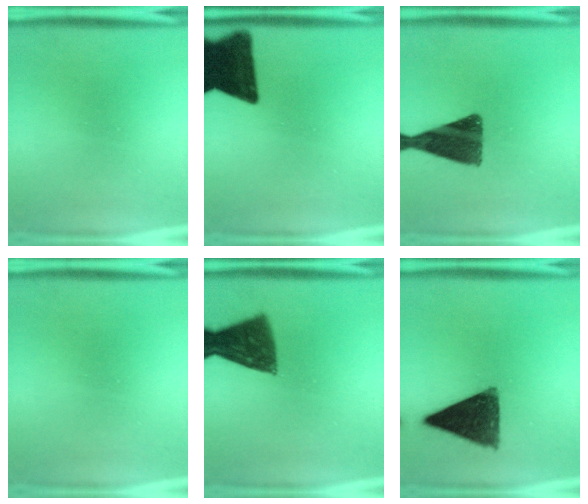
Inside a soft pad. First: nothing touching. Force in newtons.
{"total": 15.8}
{"total": 11.5}
{"total": 0.0}
{"total": 10.4}
{"total": 12.6}